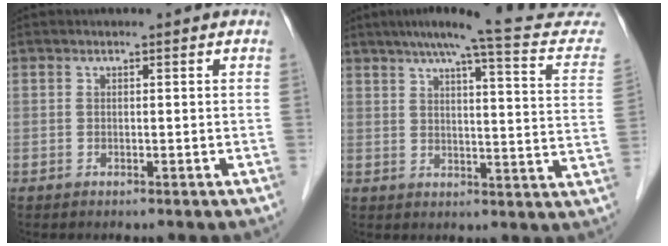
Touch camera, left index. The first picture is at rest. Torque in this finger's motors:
{"motor_torque": [0.03, -0.98, 0.20, 0.07]}